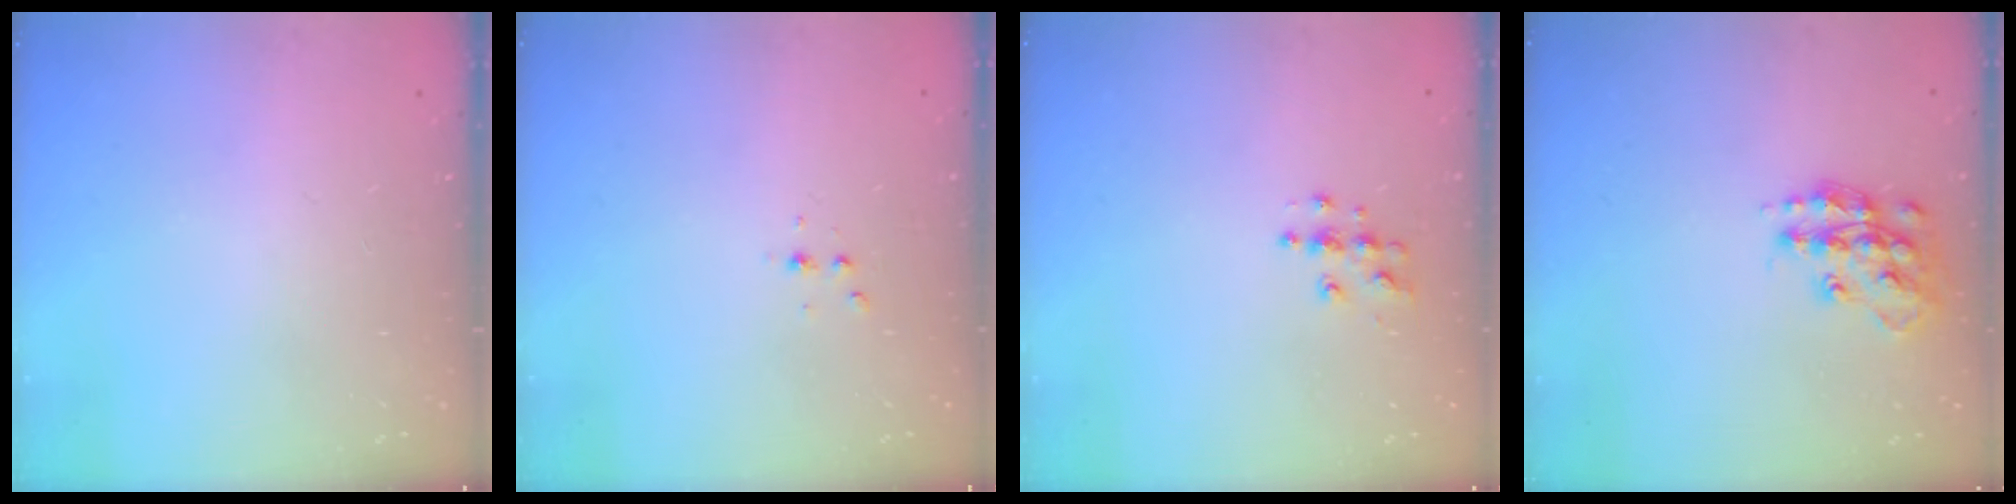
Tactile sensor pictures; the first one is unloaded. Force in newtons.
{"total": 2.3, "press": 2.3, "slide": 0.3}
{"total": 5.0, "press": 5.0, "slide": 0.2}
{"total": 14.6, "press": 14.6, "slide": 0.8}